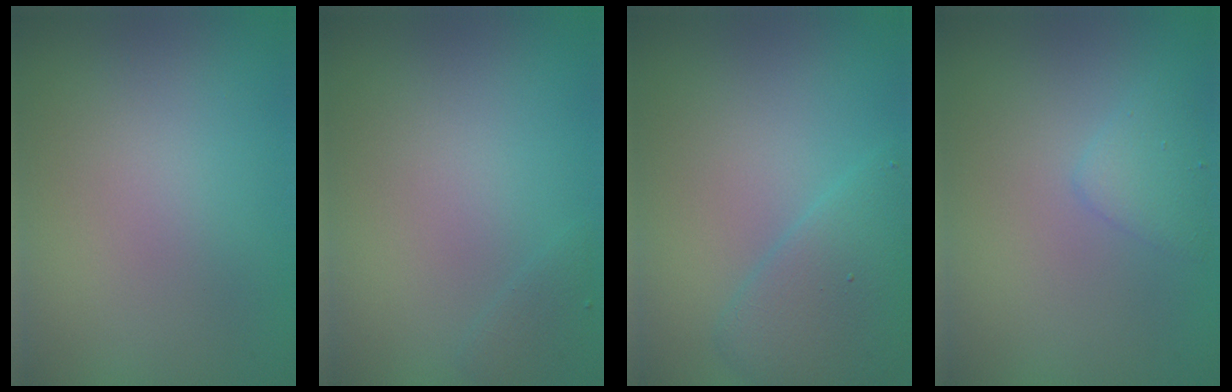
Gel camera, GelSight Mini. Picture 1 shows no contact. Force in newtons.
{"total": 0.8, "press": 0.8, "slide": 0.1}
{"total": 3.7, "press": 3.7, "slide": 0.3}
{"total": 1.7, "press": 1.6, "slide": 0.1}